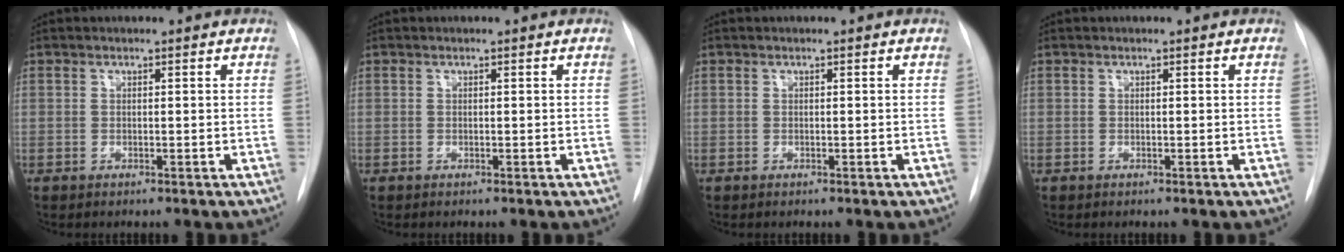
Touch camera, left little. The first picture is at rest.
{"total": 0.0}
{"total": 0.0}
{"total": 0.0}